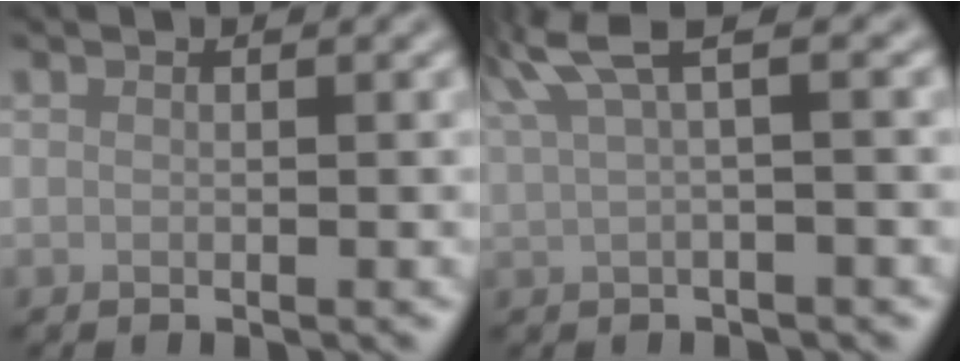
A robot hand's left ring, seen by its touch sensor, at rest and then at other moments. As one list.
[{"total": 4.7, "force": [2.6, 1.1, 3.8], "torque": [-0.068, 0.023, 0.045]}]